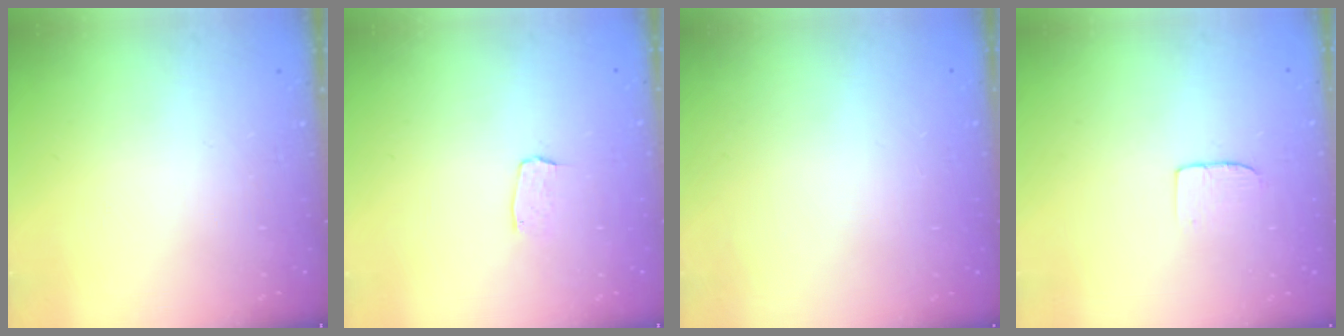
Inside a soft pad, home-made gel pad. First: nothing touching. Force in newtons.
{"total": 3.1, "press": 3.1, "slide": 0.2}
{"total": 0.0}
{"total": 3.7, "press": 3.7, "slide": 0.2}